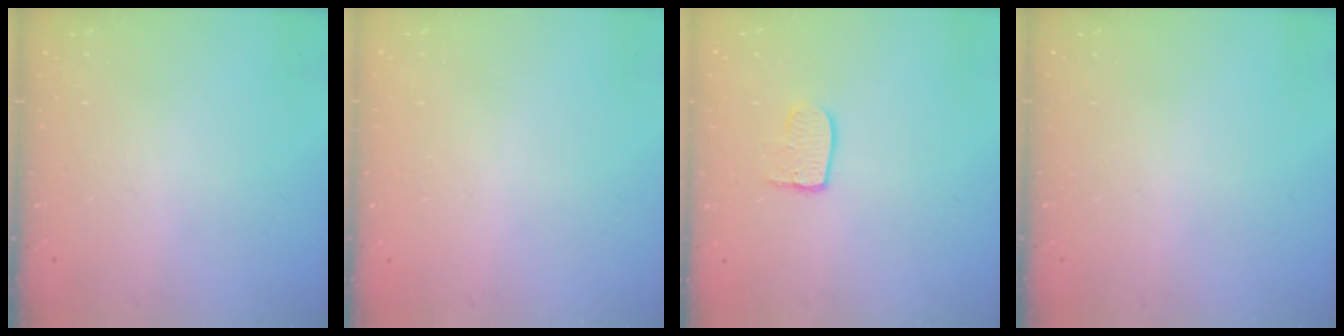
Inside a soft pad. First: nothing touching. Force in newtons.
{"total": 0.5, "press": 0.5, "slide": 0.1}
{"total": 6.9, "press": 6.9, "slide": 0.6}
{"total": 0.0}